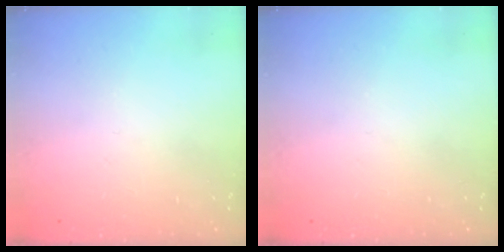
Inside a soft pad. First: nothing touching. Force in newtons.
{"total": 0.0}